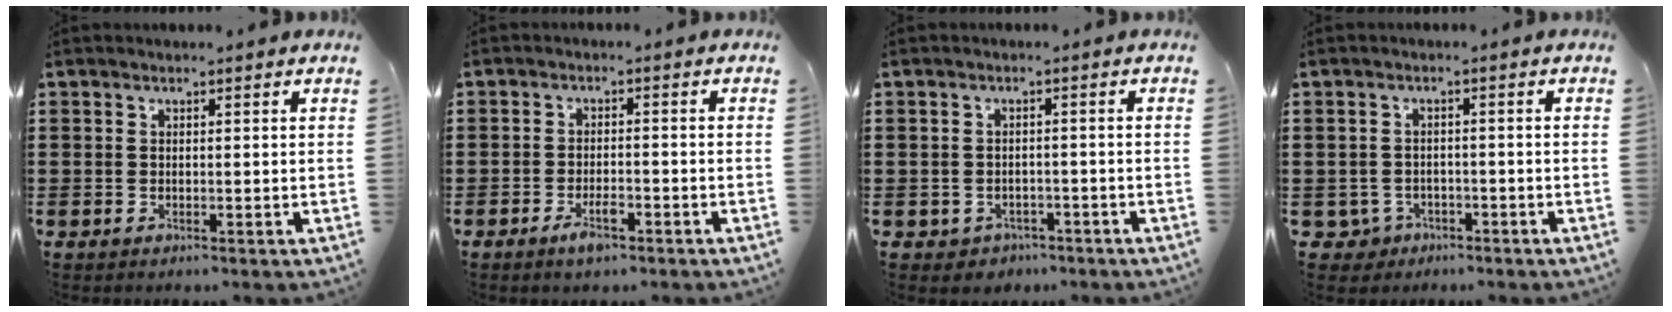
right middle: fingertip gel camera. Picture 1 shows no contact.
{"total": 3.9, "force": [-2.2, 1.2, 3.0], "torque": [-0.063, 0.000, -0.044]}
{"total": 1.6, "force": [-1.4, 0.9, -0.2], "torque": [-0.005, 0.001, -0.033]}
{"total": 2.6, "force": [-2.0, 1.6, 0.4], "torque": [-0.023, -0.002, -0.046]}